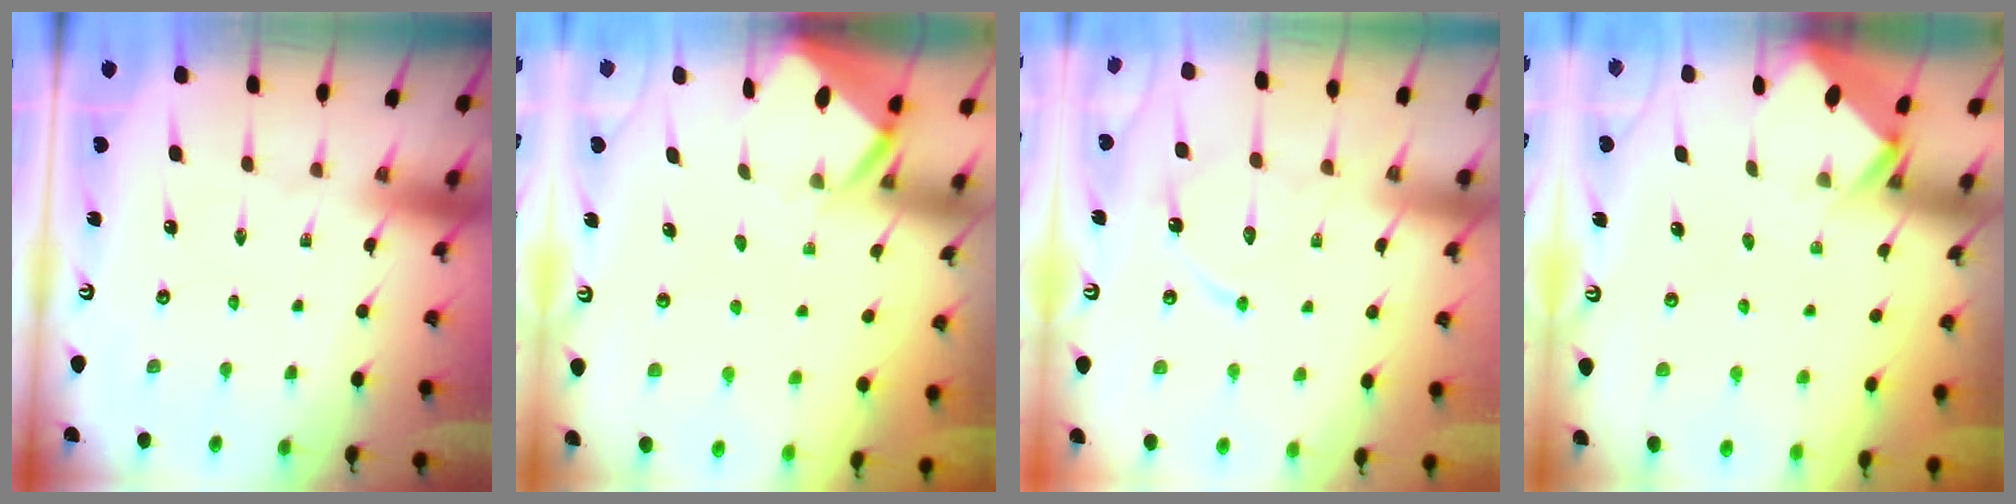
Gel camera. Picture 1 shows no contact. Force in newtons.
{"total": 3.2, "press": 3.2, "slide": 0.3}
{"total": 11.0, "press": 10.9, "slide": 0.6}
{"total": 2.5, "press": 2.5, "slide": 0.2}